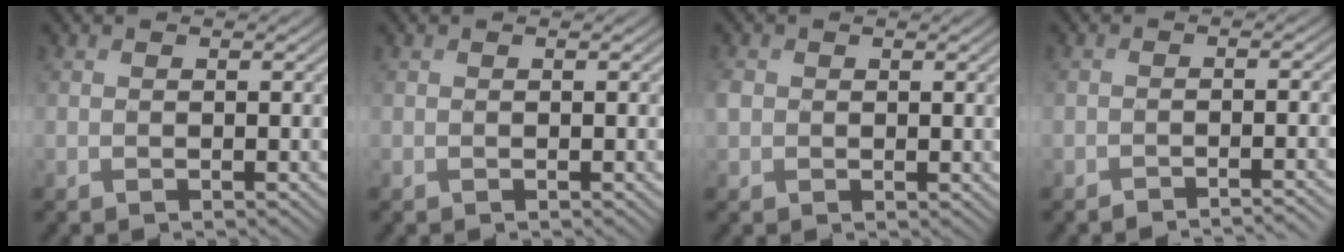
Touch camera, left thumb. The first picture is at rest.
{"total": 0.0}
{"total": 2.0, "force": [0.3, 1.8, 0.8], "torque": [-0.025, 0.001, 0.004]}
{"total": 2.3, "force": [-2.0, 0.3, 1.1], "torque": [-0.007, 0.002, -0.037]}